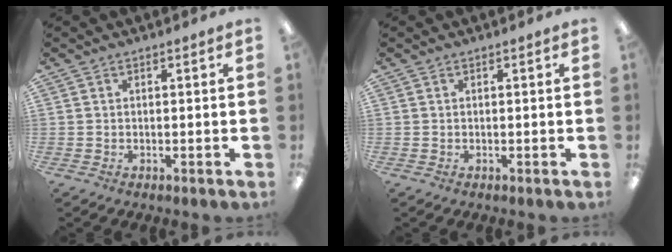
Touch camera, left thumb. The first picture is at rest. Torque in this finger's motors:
{"motor_torque": [0.00, 0.00, 0.01, -0.01, 0.00]}